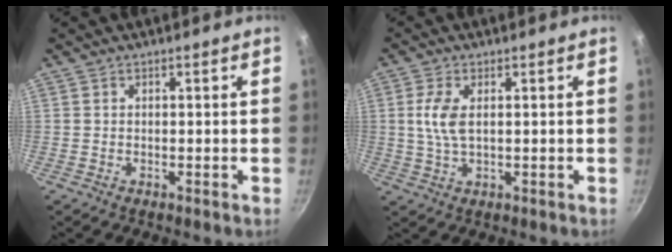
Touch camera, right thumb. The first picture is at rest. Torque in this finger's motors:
{"motor_torque": [0.40, 0.37, 0.51, -0.28, 0.14]}